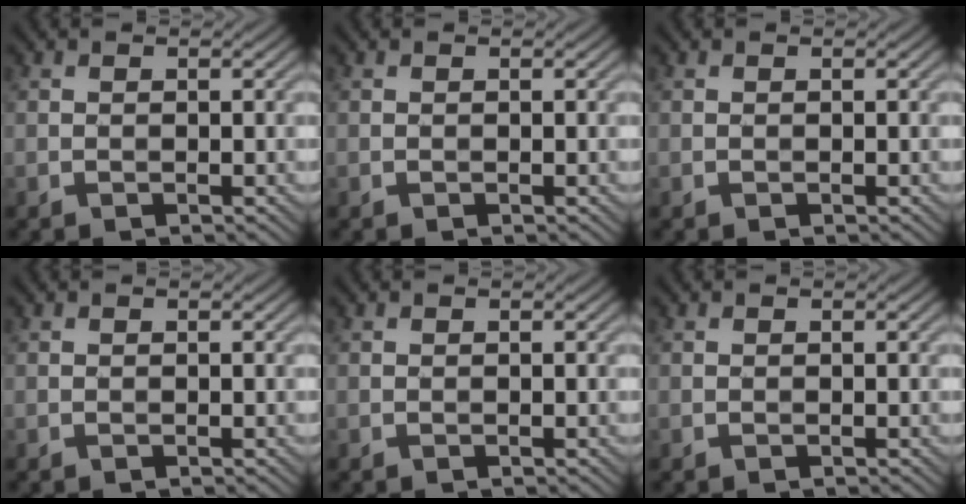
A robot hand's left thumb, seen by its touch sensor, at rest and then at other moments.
{"total": 0.0}
{"total": 0.0}
{"total": 0.0}
{"total": 0.0}
{"total": 0.0}